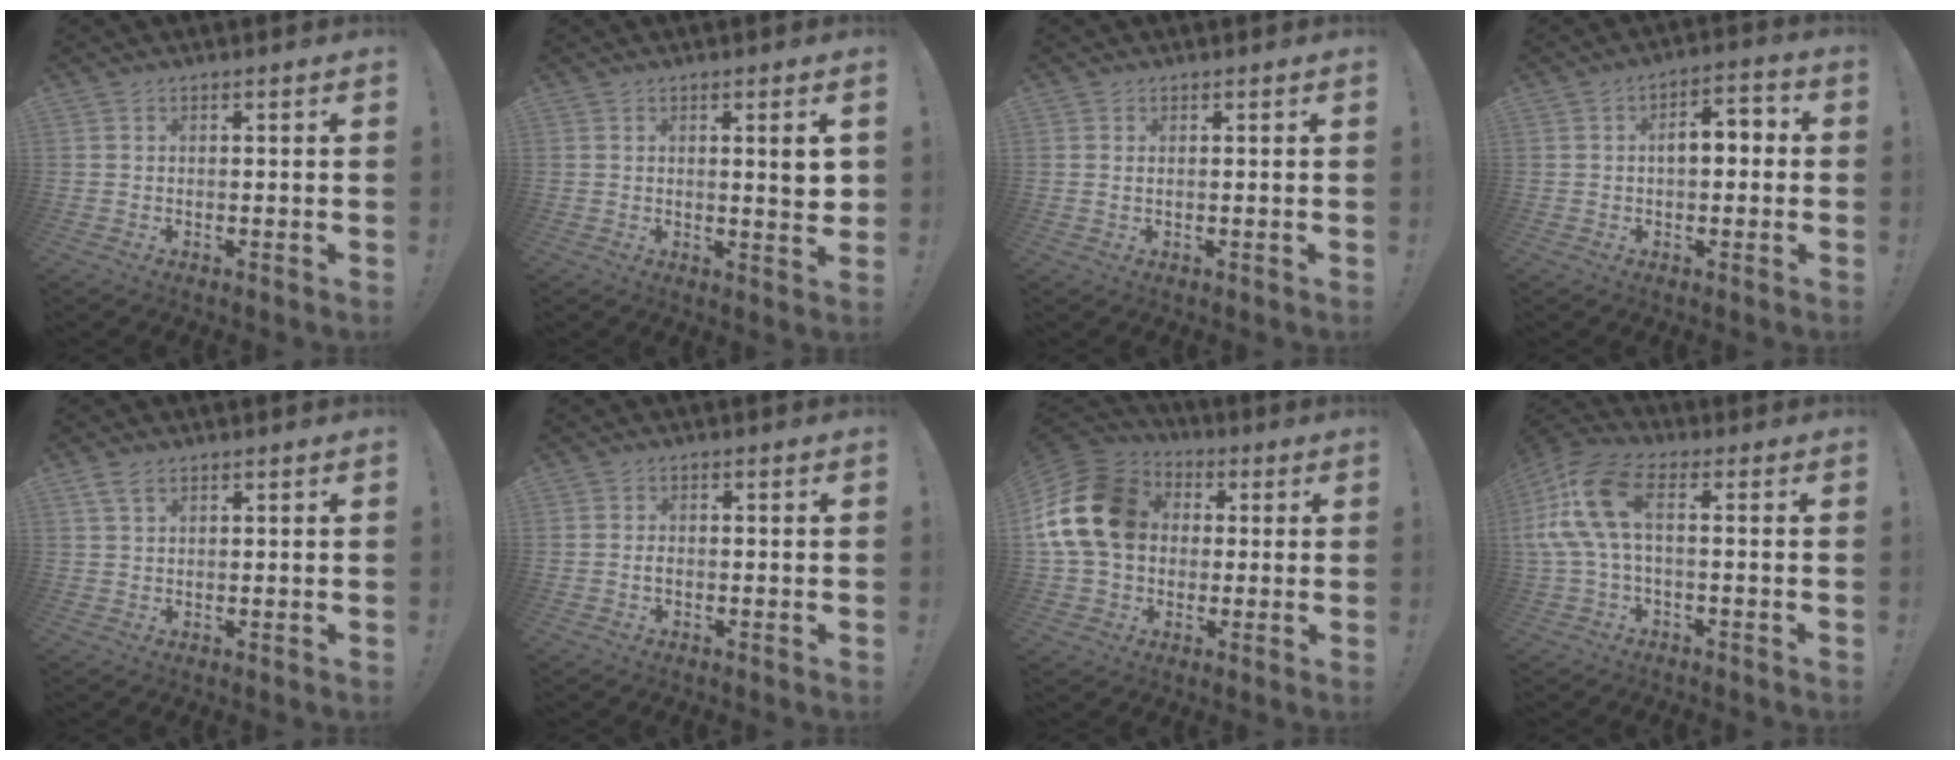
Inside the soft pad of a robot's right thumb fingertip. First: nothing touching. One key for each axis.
{"total": 4.5, "fx": 1.2, "fy": 0.5, "fz": 4.2, "tx": -0.046, "ty": -0.015, "tz": 0.015}
{"total": 0.8, "fx": 0.5, "fy": 0.2, "fz": 0.6, "tx": -0.012, "ty": 0.001, "tz": 0.009}
{"total": 6.9, "fx": -0.2, "fy": 3.9, "fz": 5.7, "tx": -0.080, "ty": 0.010, "tz": -0.009}
{"total": 3.4, "fx": 2.0, "fy": 1.5, "fz": 2.3, "tx": -0.043, "ty": -0.002, "tz": 0.037}
{"total": 0.9, "fx": -0.6, "fy": 0.5, "fz": 0.4, "tx": -0.016, "ty": 0.007, "tz": -0.010}
{"total": 19.7, "fx": 3.1, "fy": 15.1, "fz": 12.3, "tx": -0.227, "ty": 0.011, "tz": 0.065}
{"total": 13.9, "fx": 1.5, "fy": 6.8, "fz": 12.0, "tx": -0.252, "ty": 0.011, "tz": 0.030}